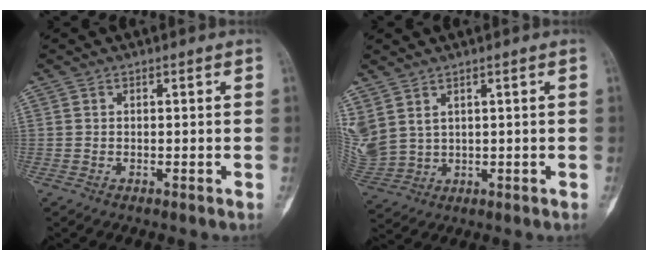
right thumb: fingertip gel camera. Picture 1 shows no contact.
{"total": 9.1, "force": [3.6, 6.2, 5.6], "torque": [-0.146, -0.009, 0.092]}